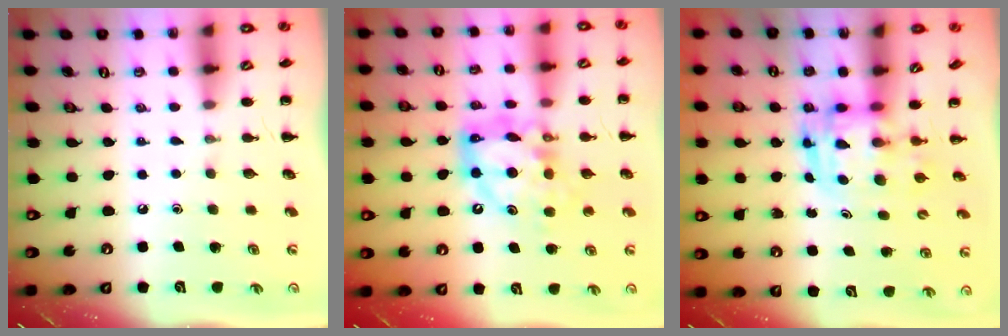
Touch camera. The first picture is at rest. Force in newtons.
{"total": 12.6, "press": 12.0, "slide": 3.8}
{"total": 3.3, "press": 3.2, "slide": 0.6}